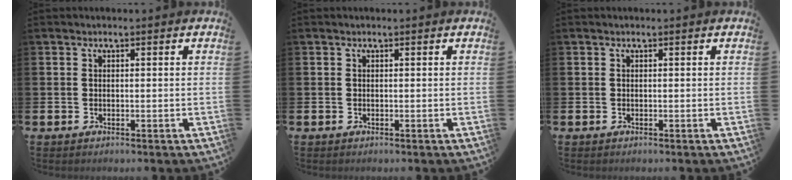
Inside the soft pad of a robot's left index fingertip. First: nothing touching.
{"total": 0.0}
{"total": 0.0}